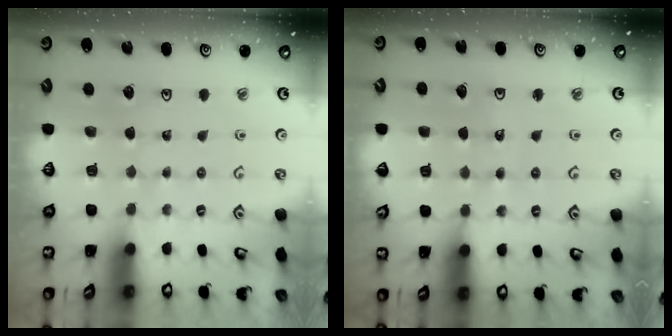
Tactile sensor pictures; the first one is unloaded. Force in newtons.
{"total": 3.7, "press": 3.7, "slide": 0.2}